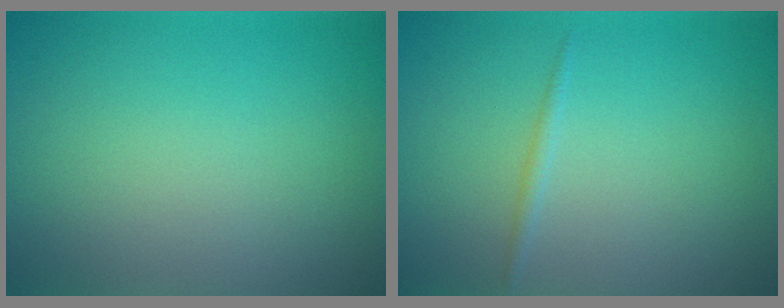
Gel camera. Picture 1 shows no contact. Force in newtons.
{"total": 0.7, "press": 0.7, "slide": 0.0}